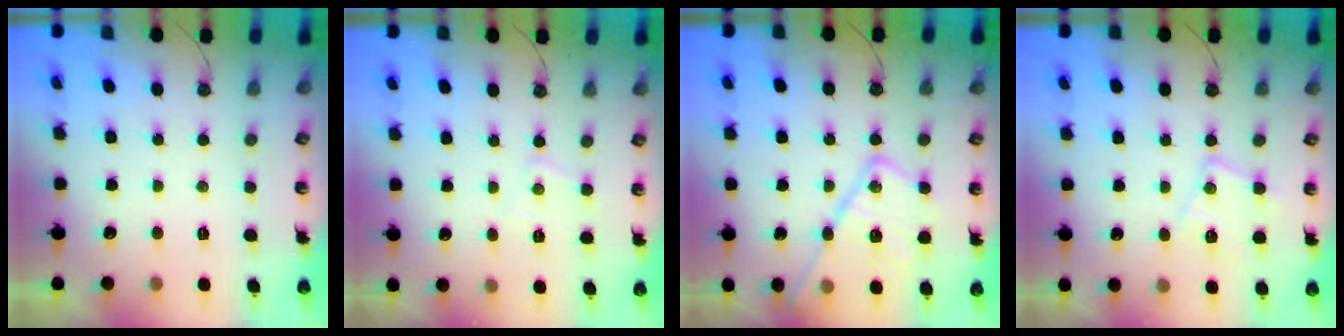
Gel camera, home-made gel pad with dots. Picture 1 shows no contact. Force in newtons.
{"total": 5.3, "press": 5.3, "slide": 0.4}
{"total": 19.4, "press": 19.3, "slide": 1.5}
{"total": 12.3, "press": 12.3, "slide": 0.7}